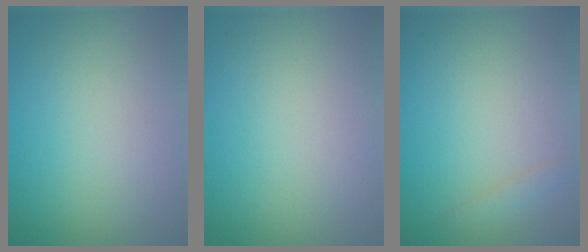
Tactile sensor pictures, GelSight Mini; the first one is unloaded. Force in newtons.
{"total": 0.0}
{"total": 1.0, "press": 1.0, "slide": 0.0}